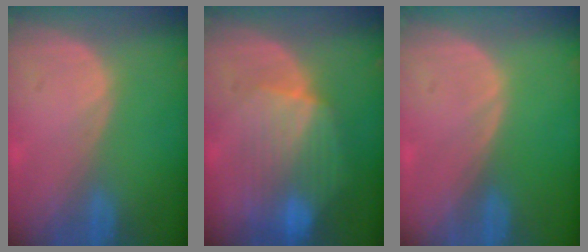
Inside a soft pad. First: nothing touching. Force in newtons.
{"total": 8.6, "press": 8.0, "slide": 3.2}
{"total": 0.0}